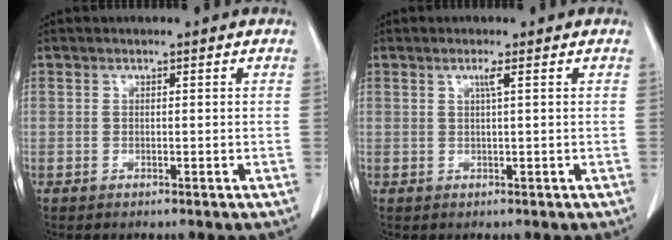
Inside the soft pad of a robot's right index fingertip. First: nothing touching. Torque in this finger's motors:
{"motor_torque": [0.26, 0.04, 0.00, 0.02]}